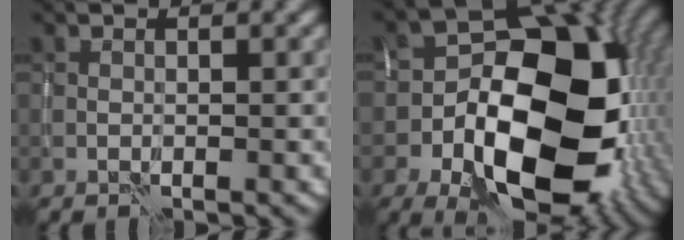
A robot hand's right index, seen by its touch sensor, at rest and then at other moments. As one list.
[{"total": 16.9, "force": [-4.1, 10.3, 12.7], "torque": [-0.173, -0.014, -0.066]}]